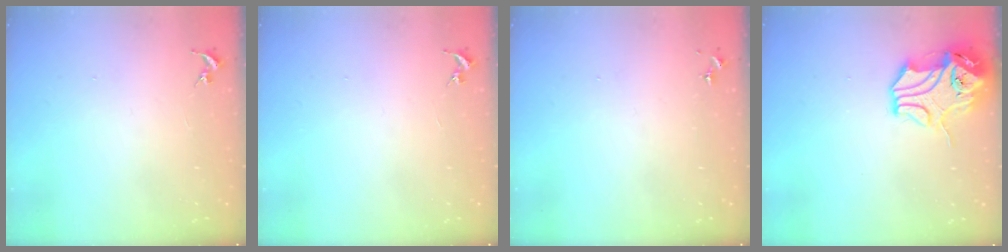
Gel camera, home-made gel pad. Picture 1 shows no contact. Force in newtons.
{"total": 0.0}
{"total": 0.0}
{"total": 12.0, "press": 11.9, "slide": 1.6}